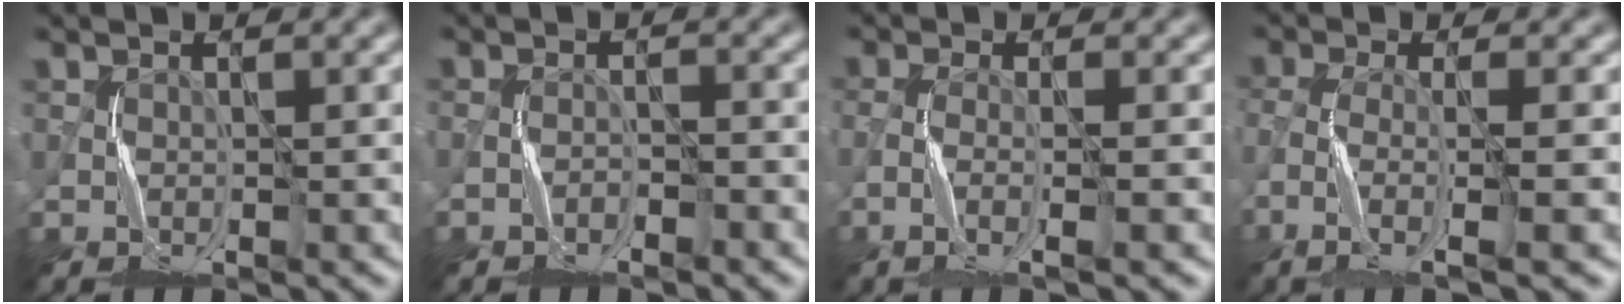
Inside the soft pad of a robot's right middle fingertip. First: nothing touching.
{"total": 2.0, "force": [-1.8, 0.2, 0.7], "torque": [-0.008, 0.011, -0.036]}
{"total": 2.5, "force": [-1.6, 0.2, 1.9], "torque": [-0.034, -0.001, -0.039]}
{"total": 4.7, "force": [-2.8, 0.8, 3.7], "torque": [-0.067, -0.007, -0.066]}